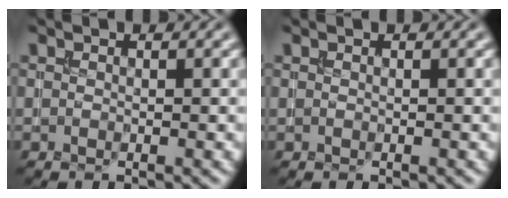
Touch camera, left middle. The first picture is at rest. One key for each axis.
{"total": 0.0}